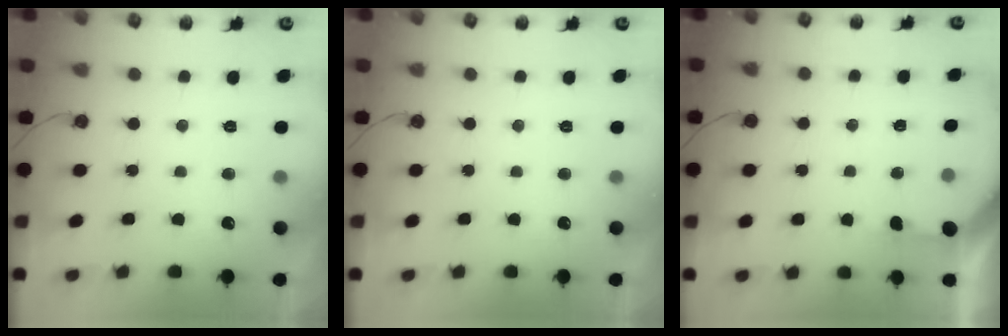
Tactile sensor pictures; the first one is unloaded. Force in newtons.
{"total": 0.0}
{"total": 2.3, "press": 2.3, "slide": 0.3}